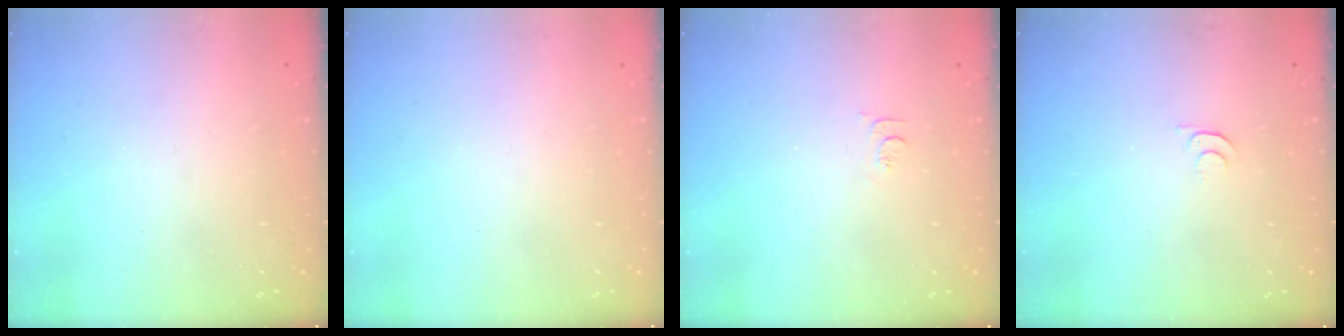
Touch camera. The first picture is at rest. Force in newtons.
{"total": 1.6, "press": 1.6, "slide": 0.1}
{"total": 4.2, "press": 4.1, "slide": 0.5}
{"total": 5.3, "press": 5.3, "slide": 0.5}